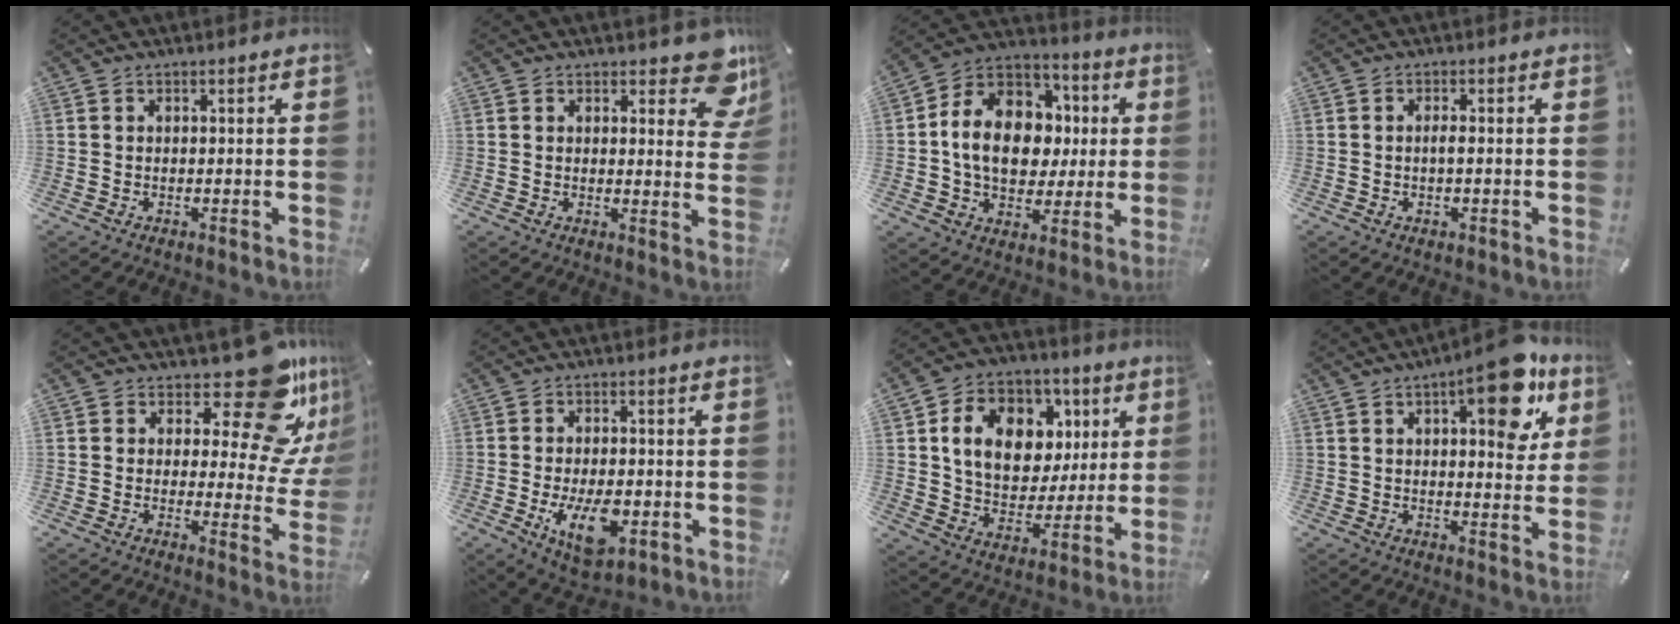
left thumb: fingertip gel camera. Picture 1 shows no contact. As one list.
[{"total": 9.6, "force": [5.8, 4.4, 6.2], "torque": [-0.059, -0.039, 0.097]}, {"total": 15.5, "force": [-0.2, 12.7, 8.9], "torque": [-0.178, 0.005, -0.003]}, {"total": 2.0, "force": [-0.2, 0.6, 1.9], "torque": [-0.035, 0.000, -0.004]}, {"total": 19.3, "force": [12.3, 7.0, 13.1], "torque": [-0.170, -0.093, 0.201]}, {"total": 11.7, "force": [-3.4, 6.1, 9.4], "torque": [-0.165, -0.009, -0.058]}, {"total": 15.4, "force": [5.0, 12.1, 8.1], "torque": [-0.137, -0.008, 0.099]}, {"total": 15.0, "force": [7.4, 6.3, 11.4], "torque": [-0.139, -0.035, 0.115]}]